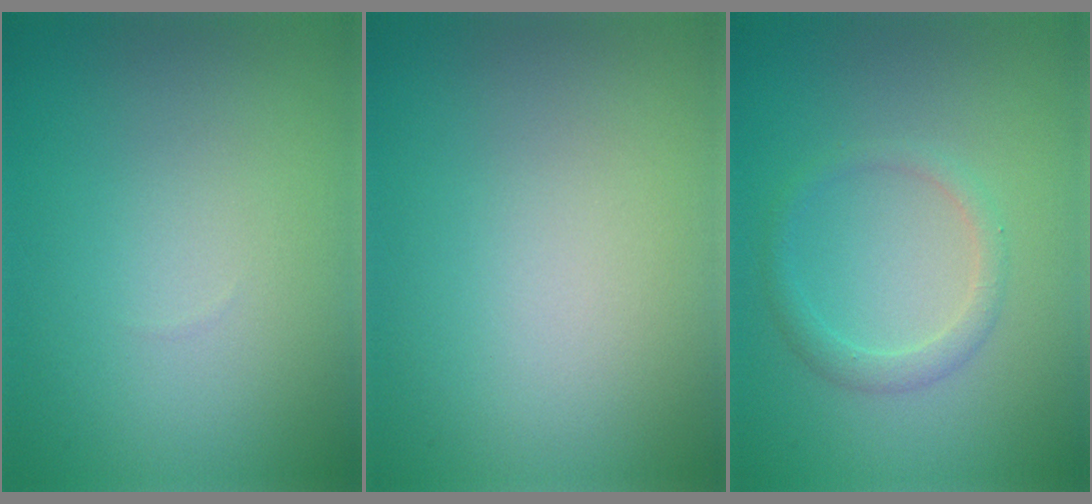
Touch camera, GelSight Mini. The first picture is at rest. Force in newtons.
{"total": 0.0}
{"total": 1.7, "press": 1.7, "slide": 0.0}